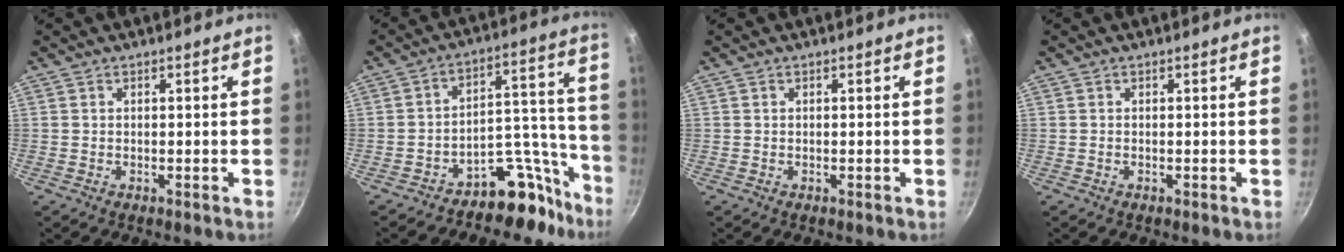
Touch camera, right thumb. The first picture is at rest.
{"total": 11.1, "force": [-8.8, 4.9, 4.6], "torque": [-0.014, 0.136, -0.136]}
{"total": 0.0}
{"total": 0.0}